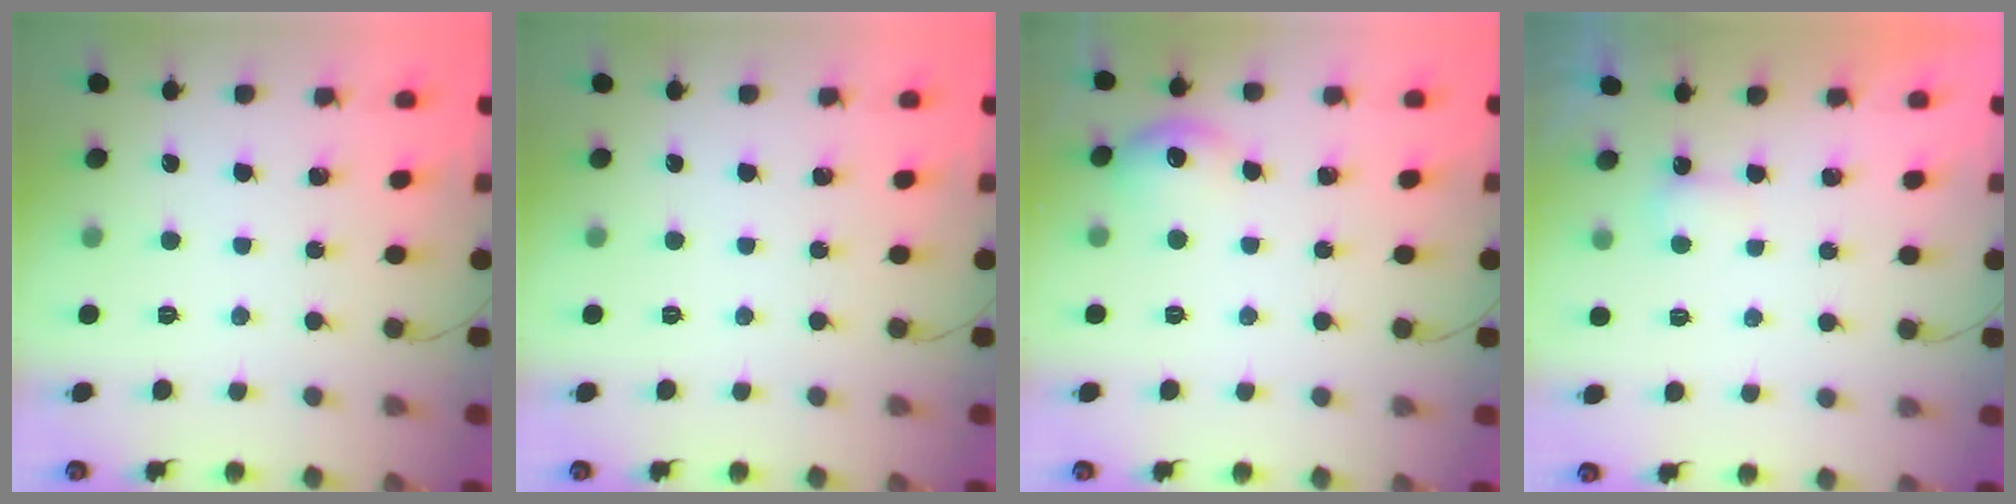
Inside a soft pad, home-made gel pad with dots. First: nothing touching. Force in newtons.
{"total": 0.0}
{"total": 8.1, "press": 8.0, "slide": 1.4}
{"total": 2.8, "press": 2.7, "slide": 0.7}